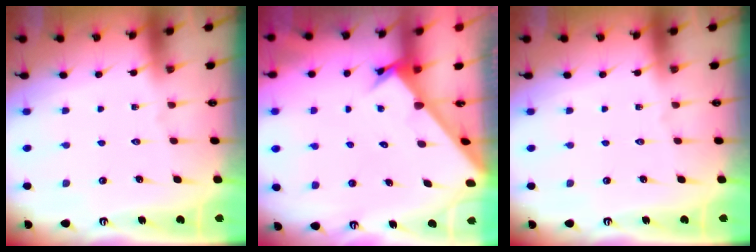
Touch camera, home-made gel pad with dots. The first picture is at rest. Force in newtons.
{"total": 2.7, "press": 2.7, "slide": 0.3}
{"total": 0.0}